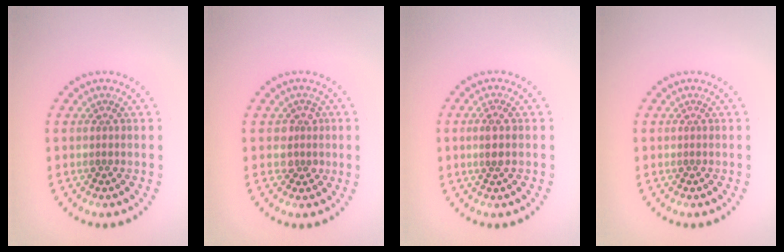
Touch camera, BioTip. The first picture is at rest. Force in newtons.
{"total": 1.8, "press": 1.5, "slide": 1.0}
{"total": 1.7, "press": 1.5, "slide": 0.7}
{"total": 0.0}